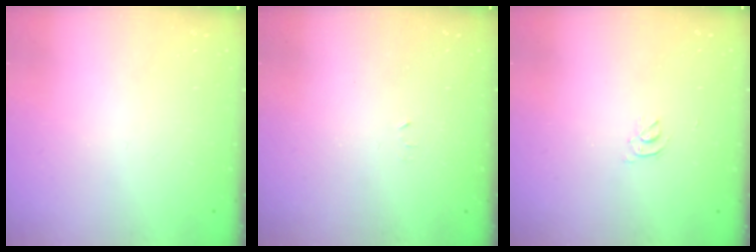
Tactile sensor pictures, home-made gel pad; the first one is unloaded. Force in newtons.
{"total": 2.4, "press": 2.4, "slide": 0.4}
{"total": 2.9, "press": 2.9, "slide": 0.5}